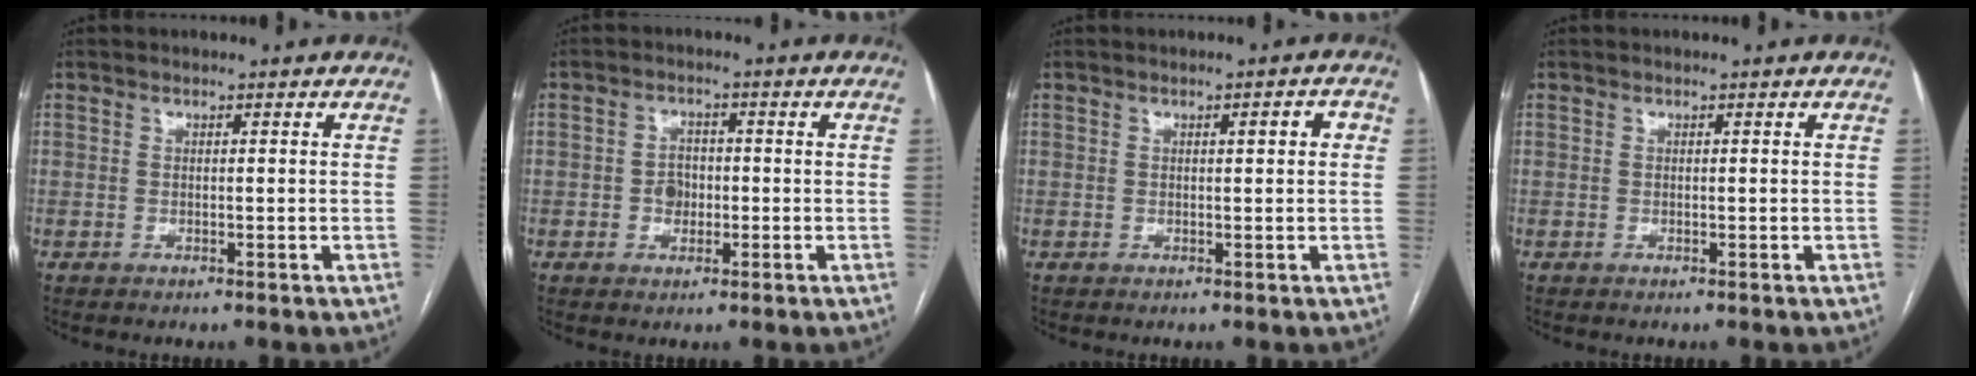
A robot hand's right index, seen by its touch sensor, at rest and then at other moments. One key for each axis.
{"total": 3.2, "fx": -0.5, "fy": 2.5, "fz": 1.8, "tx": -0.026, "ty": 0.006, "tz": -0.009}
{"total": 2.0, "fx": 0.5, "fy": 0.5, "fz": 1.9, "tx": -0.025, "ty": 0.005, "tz": 0.007}
{"total": 0.0}